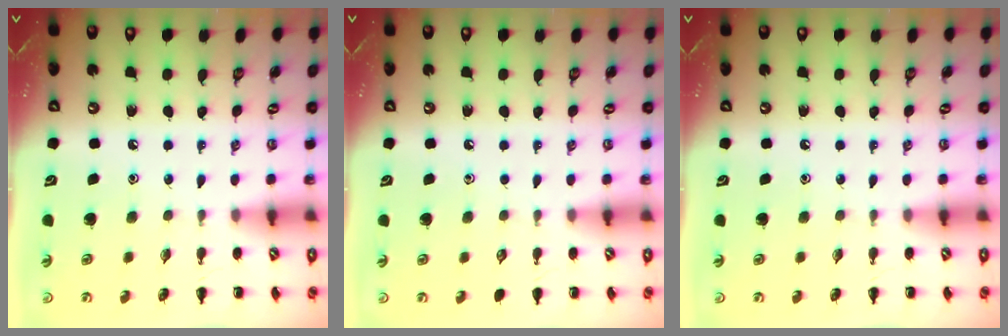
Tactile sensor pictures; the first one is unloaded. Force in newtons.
{"total": 0.0}
{"total": 0.0}